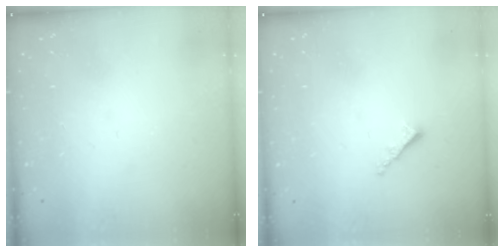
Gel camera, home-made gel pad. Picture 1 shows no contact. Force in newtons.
{"total": 1.0, "press": 0.9, "slide": 0.4}